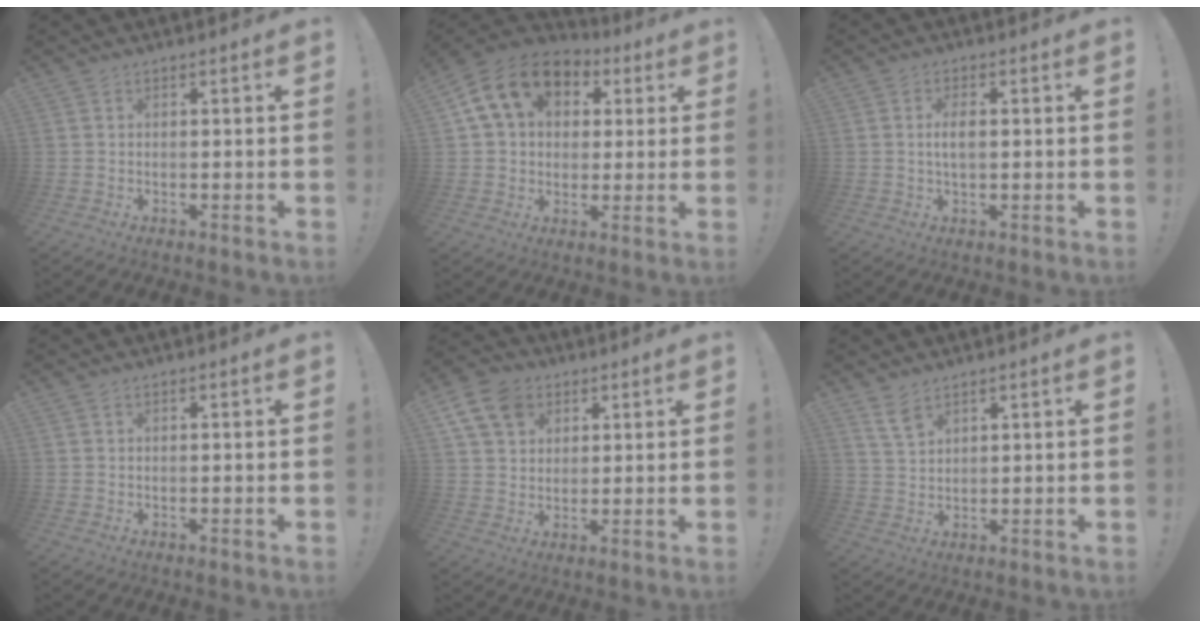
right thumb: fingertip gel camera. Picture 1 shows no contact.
{"total": 15.3, "force": [5.8, 11.2, 8.6], "torque": [-0.135, -0.006, 0.111]}
{"total": 3.6, "force": [0.2, 1.5, 3.3], "torque": [-0.047, 0.001, 0.000]}
{"total": 0.0}
{"total": 11.2, "force": [5.5, 8.4, 5.0], "torque": [-0.087, -0.017, 0.112]}
{"total": 5.3, "force": [3.8, 2.4, 2.8], "torque": [-0.048, -0.019, 0.072]}